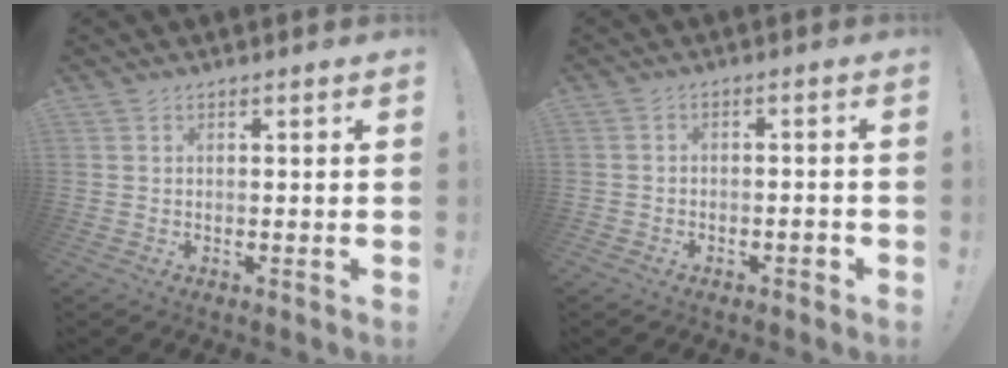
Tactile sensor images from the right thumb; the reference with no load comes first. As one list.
[{"total": 2.6, "force": [-1.9, 1.4, 1.3], "torque": [-0.013, 0.010, -0.033]}]